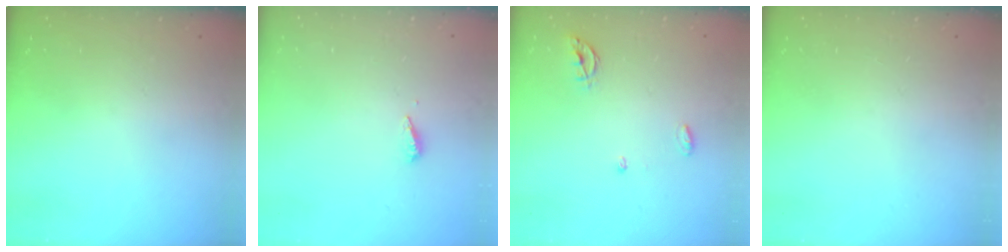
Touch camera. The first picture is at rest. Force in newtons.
{"total": 2.8, "press": 2.8, "slide": 0.2}
{"total": 5.1, "press": 5.1, "slide": 0.6}
{"total": 0.0}